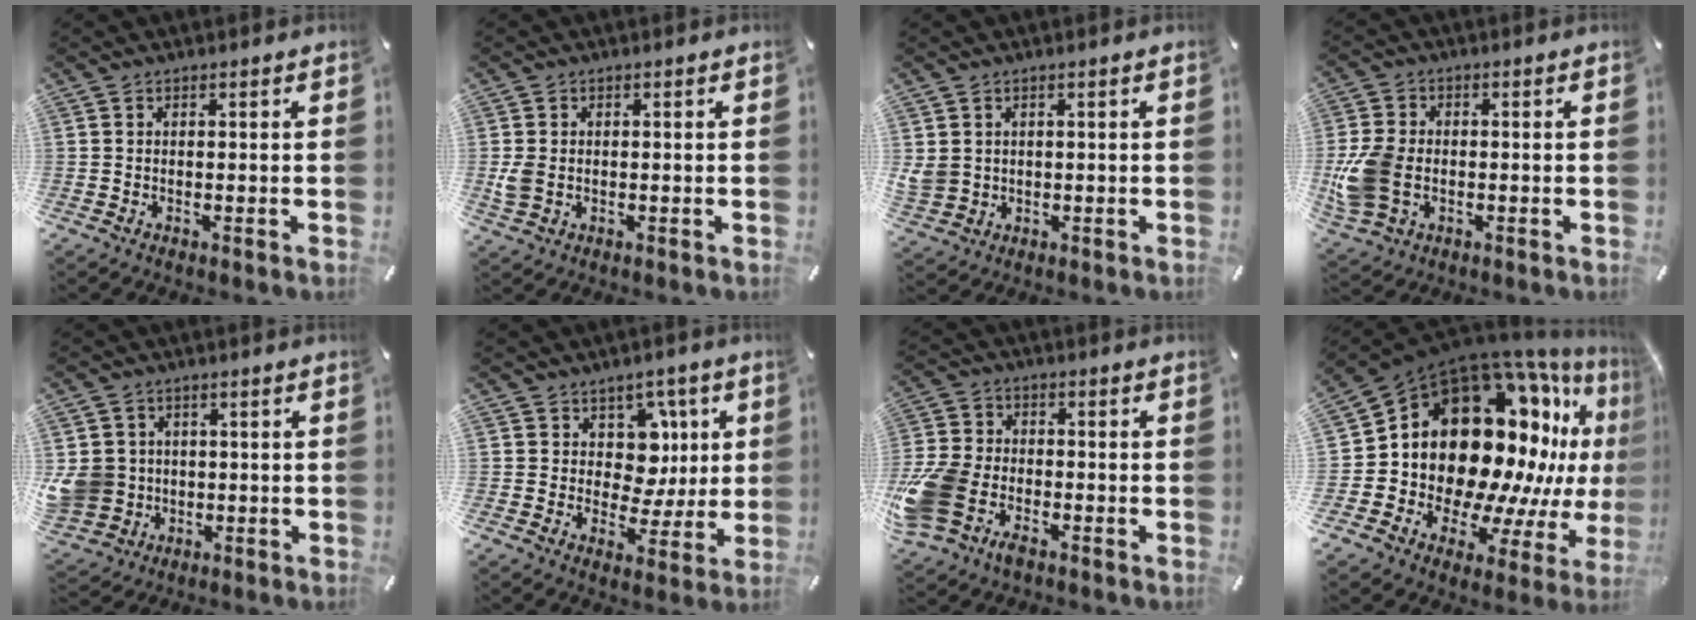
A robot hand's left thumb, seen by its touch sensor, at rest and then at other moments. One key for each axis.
{"total": 3.7, "fx": -0.3, "fy": 2.8, "fz": 2.3, "tx": -0.038, "ty": 0.002, "tz": -0.007}
{"total": 4.0, "fx": 1.0, "fy": 3.8, "fz": 0.9, "tx": -0.039, "ty": 0.001, "tz": 0.018}
{"total": 11.4, "fx": -1.9, "fy": 8.6, "fz": 7.2, "tx": -0.169, "ty": 0.010, "tz": -0.031}
{"total": 8.5, "fx": 0.2, "fy": 8.2, "fz": 2.2, "tx": -0.076, "ty": 0.003, "tz": 0.007}
{"total": 10.1, "fx": 2.9, "fy": 8.7, "fz": 4.3, "tx": -0.048, "ty": -0.017, "tz": 0.054}
{"total": 12.3, "fx": -5.8, "fy": 8.7, "fz": 6.4, "tx": -0.138, "ty": 0.038, "tz": -0.102}
{"total": 25.7, "fx": 8.0, "fy": 17.8, "fz": 16.8, "tx": -0.248, "ty": -0.120, "tz": 0.183}